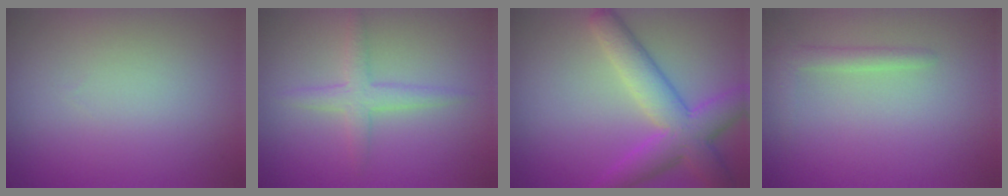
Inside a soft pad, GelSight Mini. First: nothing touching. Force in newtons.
{"total": 2.4, "press": 2.4, "slide": 0.0}
{"total": 6.2, "press": 6.2, "slide": 0.2}
{"total": 1.6, "press": 1.6, "slide": 0.1}